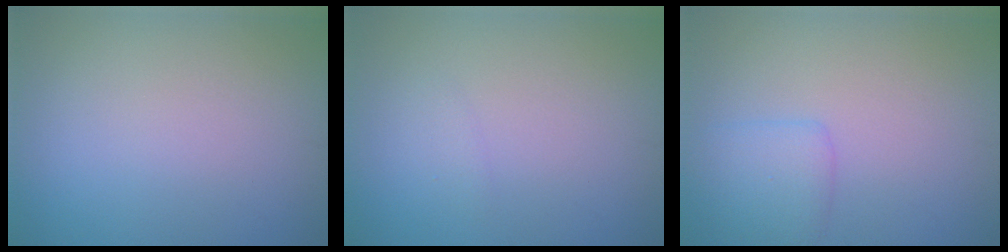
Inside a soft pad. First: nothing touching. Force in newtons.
{"total": 0.6, "press": 0.6, "slide": 0.0}
{"total": 2.1, "press": 2.1, "slide": 0.1}